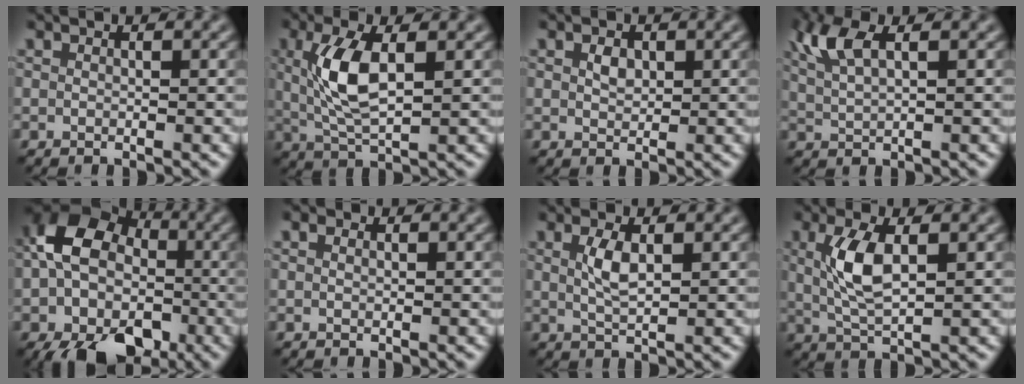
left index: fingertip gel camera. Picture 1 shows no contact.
{"total": 5.6, "force": [0.9, 2.1, 5.1], "torque": [-0.110, 0.006, 0.019]}
{"total": 1.4, "force": [0.5, 1.0, 0.8], "torque": [-0.016, 0.001, 0.009]}
{"total": 4.1, "force": [2.1, 1.4, 3.2], "torque": [-0.079, 0.007, 0.044]}
{"total": 15.6, "force": [-4.4, 12.2, 8.7], "torque": [-0.128, -0.015, -0.100]}
{"total": 0.6, "force": [0.4, 0.3, 0.3], "torque": [-0.011, -0.002, 0.001]}
{"total": 2.5, "force": [0.7, 0.9, 2.2], "torque": [-0.050, 0.002, 0.014]}
{"total": 4.5, "force": [0.9, 1.7, 4.1], "torque": [-0.093, 0.005, 0.018]}